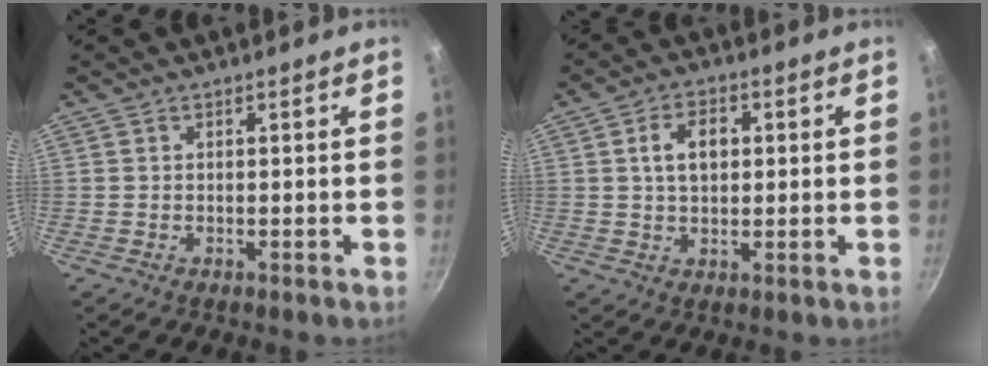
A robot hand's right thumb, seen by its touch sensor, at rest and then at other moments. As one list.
[{"total": 6.7, "force": [1.3, 4.4, 4.9], "torque": [-0.064, 0.006, 0.020]}]